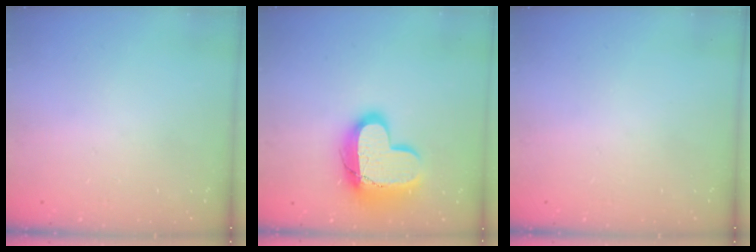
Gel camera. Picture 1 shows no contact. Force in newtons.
{"total": 16.7, "press": 16.7, "slide": 1.5}
{"total": 0.0}